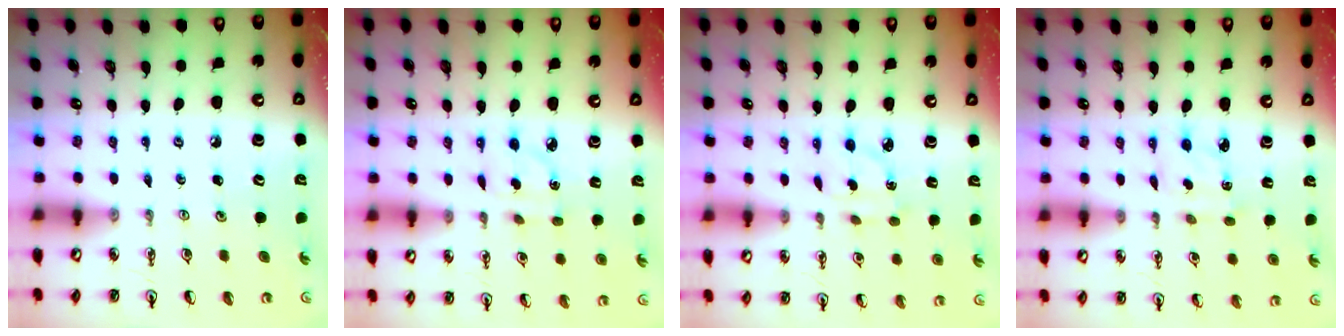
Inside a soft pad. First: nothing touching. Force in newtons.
{"total": 2.3, "press": 2.3, "slide": 0.2}
{"total": 3.9, "press": 3.9, "slide": 0.4}
{"total": 1.9, "press": 1.9, "slide": 0.3}